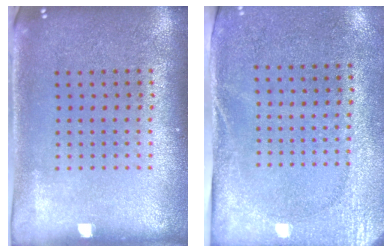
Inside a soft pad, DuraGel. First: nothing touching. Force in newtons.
{"total": 2.7, "press": 2.1, "slide": 1.6}